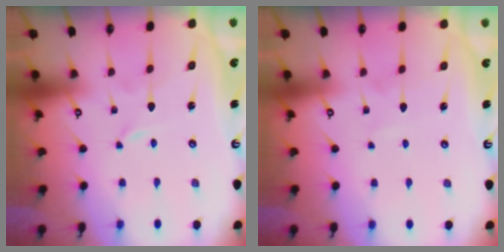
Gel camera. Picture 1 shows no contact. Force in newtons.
{"total": 4.1, "press": 4.1, "slide": 0.4}